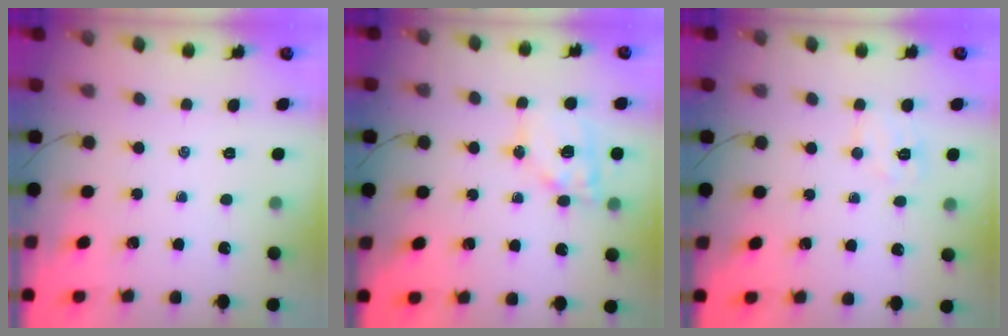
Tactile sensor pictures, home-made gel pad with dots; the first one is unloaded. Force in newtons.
{"total": 13.4, "press": 13.1, "slide": 2.6}
{"total": 5.9, "press": 5.8, "slide": 1.1}